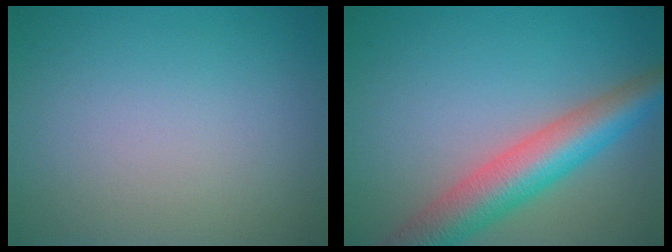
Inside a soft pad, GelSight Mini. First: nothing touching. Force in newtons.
{"total": 7.1, "press": 7.1, "slide": 0.5}